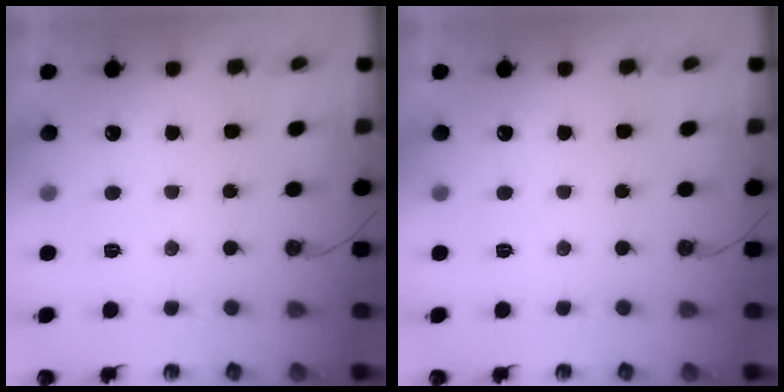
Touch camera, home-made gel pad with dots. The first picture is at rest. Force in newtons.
{"total": 0.0}